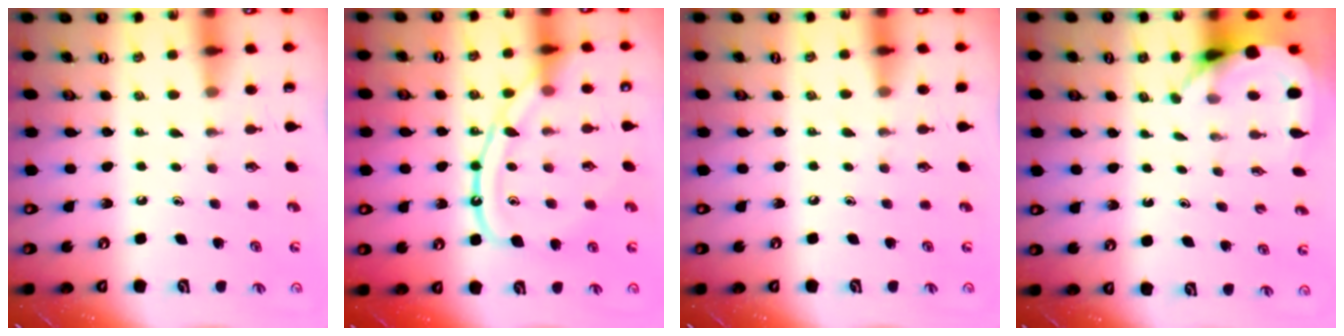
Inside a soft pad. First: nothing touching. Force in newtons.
{"total": 12.6, "press": 12.6, "slide": 1.0}
{"total": 2.8, "press": 2.8, "slide": 0.5}
{"total": 3.7, "press": 3.7, "slide": 0.2}